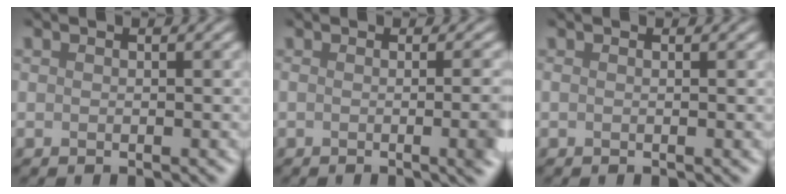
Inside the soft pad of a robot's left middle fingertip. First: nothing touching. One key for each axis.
{"total": 6.0, "fx": -0.7, "fy": 2.4, "fz": 5.5, "tx": -0.023, "ty": 0.014, "tz": -0.008}
{"total": 1.4, "fx": 0.4, "fy": 0.8, "fz": 1.1, "tx": 0.002, "ty": 0.011, "tz": -0.010}